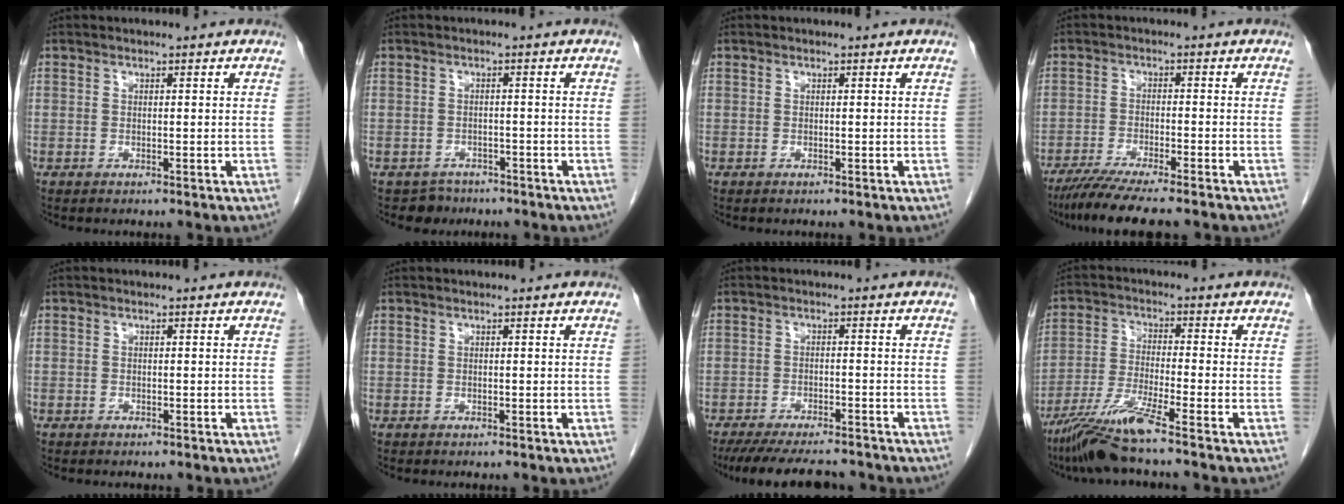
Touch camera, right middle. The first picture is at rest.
{"total": 2.6, "force": [-1.9, 1.6, -0.4], "torque": [0.002, 0.005, -0.030]}
{"total": 0.0}
{"total": 8.9, "force": [-7.3, 0.2, 5.1], "torque": [-0.077, -0.023, -0.120]}
{"total": 0.5, "force": [-0.4, 0.4, 0.0], "torque": [-0.008, 0.002, -0.008]}
{"total": 0.0}
{"total": 12.6, "force": [-11.3, 2.6, 5.1], "torque": [-0.088, -0.009, -0.158]}
{"total": 8.8, "force": [-6.4, -1.1, 5.9], "torque": [-0.119, -0.034, -0.124]}